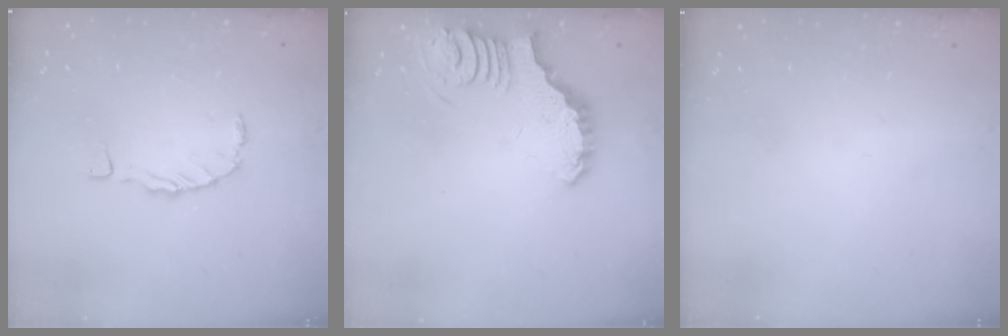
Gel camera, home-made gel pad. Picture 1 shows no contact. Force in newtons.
{"total": 3.9, "press": 3.9, "slide": 0.6}
{"total": 0.0}